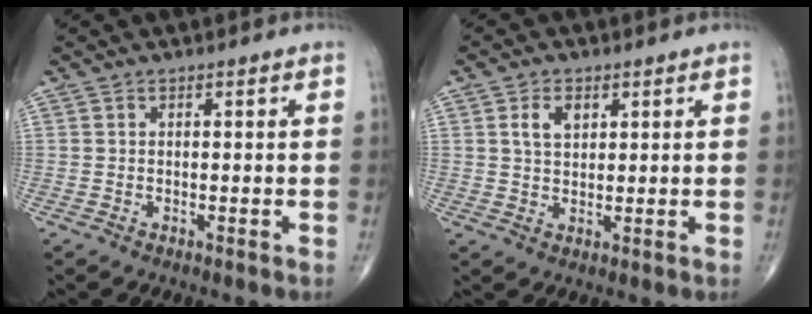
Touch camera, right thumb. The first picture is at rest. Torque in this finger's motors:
{"motor_torque": [0.06, 0.04, 0.33, 0.19, 0.02]}